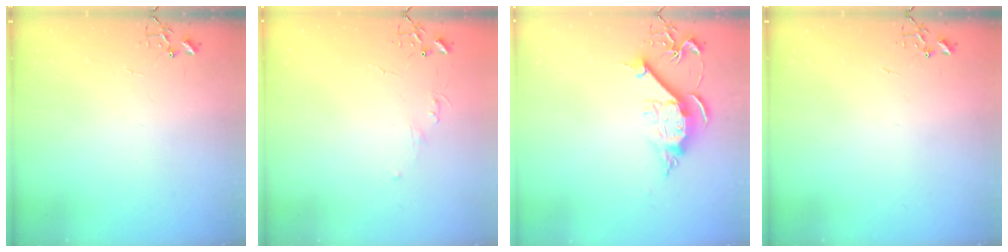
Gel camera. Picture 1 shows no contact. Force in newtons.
{"total": 4.0, "press": 3.9, "slide": 0.6}
{"total": 10.9, "press": 10.9, "slide": 0.7}
{"total": 0.0}